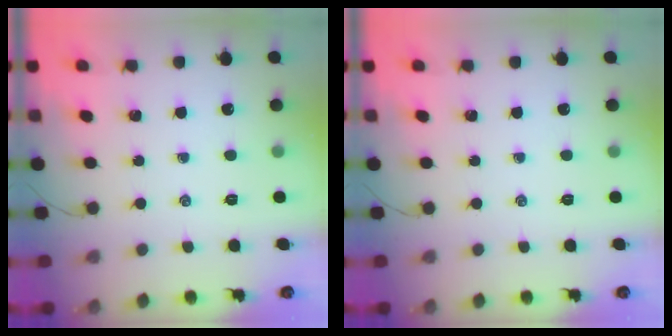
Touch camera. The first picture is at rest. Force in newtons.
{"total": 0.0}